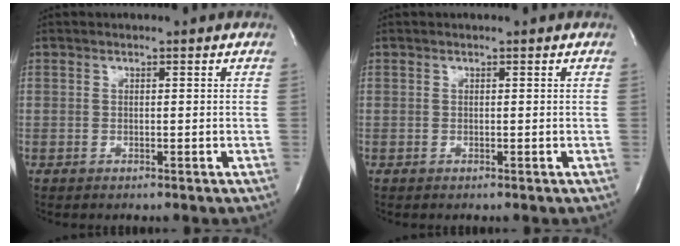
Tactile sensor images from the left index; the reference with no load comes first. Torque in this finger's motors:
{"motor_torque": [0.00, 0.00, 0.00, -0.01]}